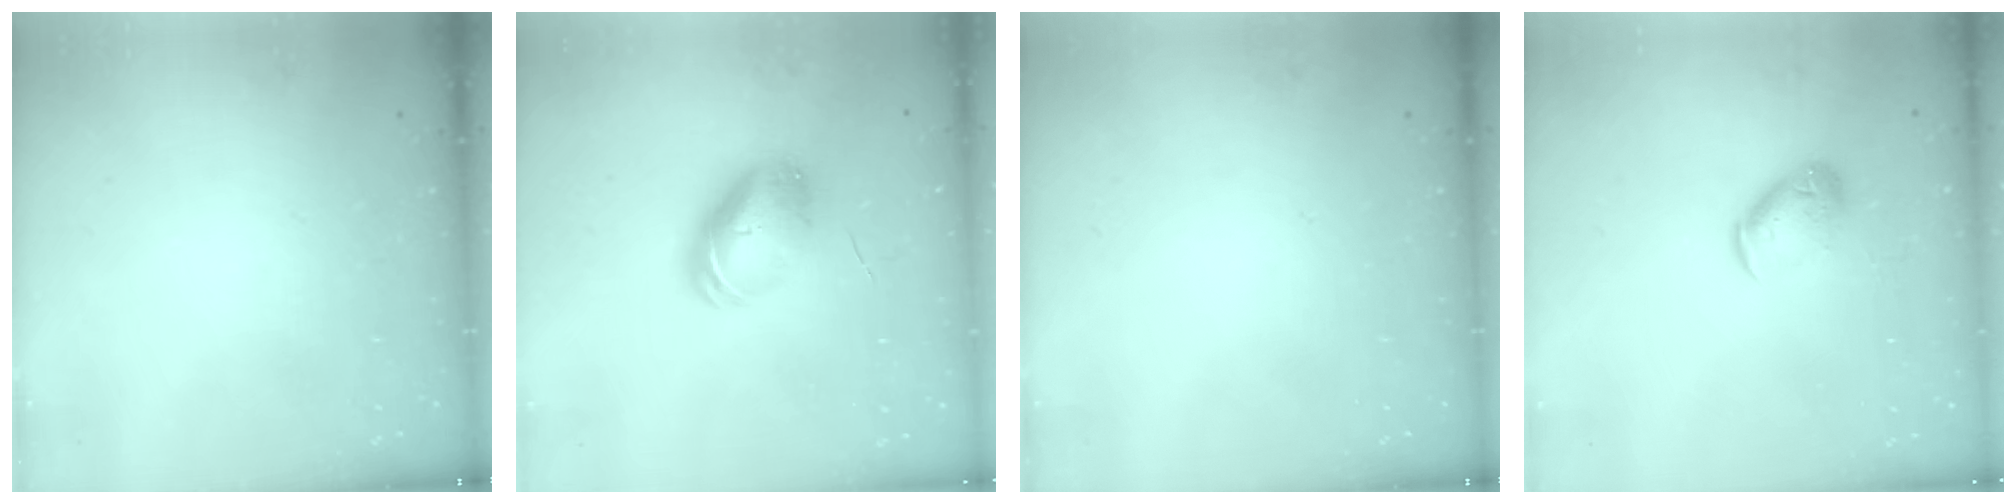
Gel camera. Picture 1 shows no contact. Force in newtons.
{"total": 9.2, "press": 9.1, "slide": 1.6}
{"total": 0.0}
{"total": 8.2, "press": 8.1, "slide": 1.0}